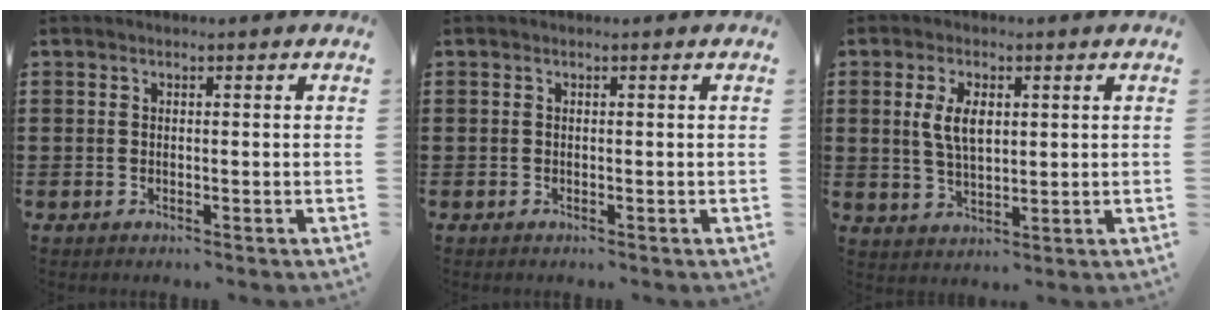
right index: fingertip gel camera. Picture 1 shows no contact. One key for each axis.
{"total": 0.0}
{"total": 5.3, "fx": 1.2, "fy": 2.6, "fz": 4.4, "tx": -0.085, "ty": 0.006, "tz": 0.018}